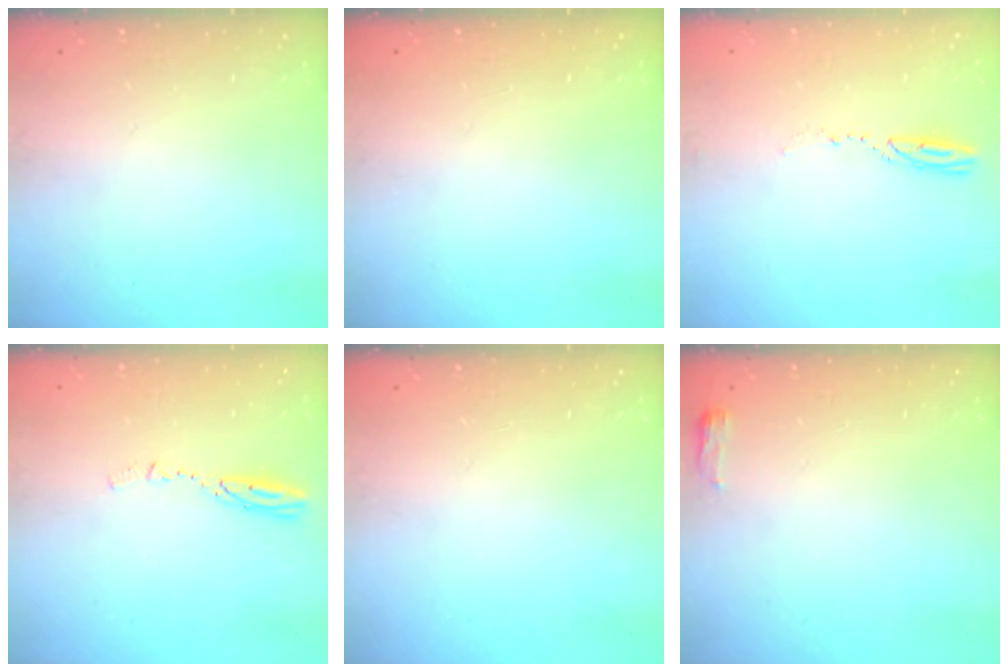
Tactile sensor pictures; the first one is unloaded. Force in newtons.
{"total": 1.0, "press": 0.0, "slide": 1.0}
{"total": 3.2, "press": 3.2, "slide": 0.4}
{"total": 3.4, "press": 3.4, "slide": 0.2}
{"total": 0.0}
{"total": 3.3, "press": 3.2, "slide": 1.0}